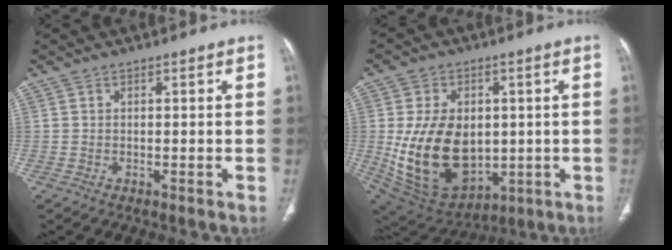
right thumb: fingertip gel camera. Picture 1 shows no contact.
{"total": 20.3, "force": [-0.4, 14.1, 14.6], "torque": [-0.232, -0.013, 0.027]}